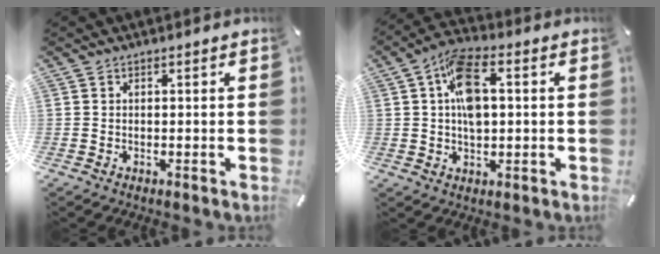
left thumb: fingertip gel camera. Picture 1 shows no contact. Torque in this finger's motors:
{"motor_torque": [1.95, 1.98, 1.19, -0.97, 0.45]}